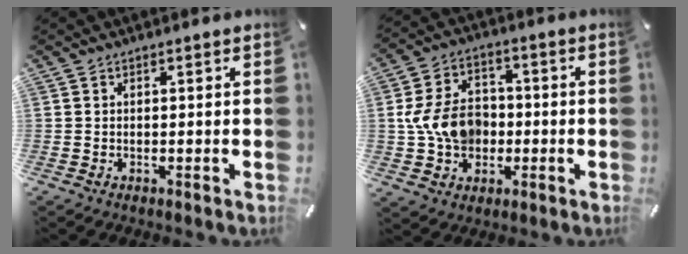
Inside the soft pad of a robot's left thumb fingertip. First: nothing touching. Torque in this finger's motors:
{"motor_torque": [0.40, 0.62, 0.75, -0.47, 0.19]}